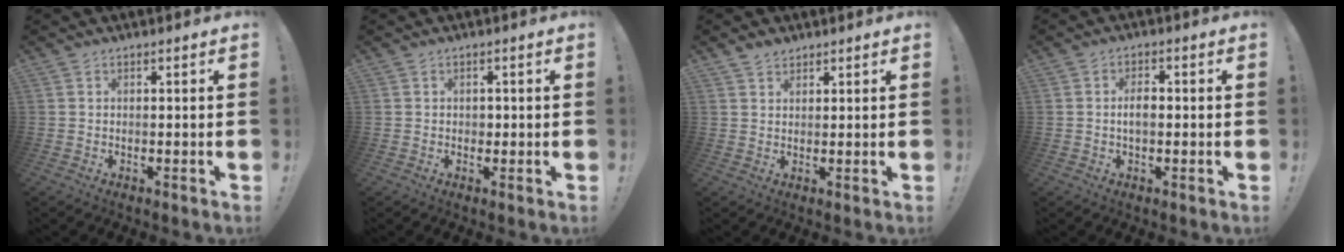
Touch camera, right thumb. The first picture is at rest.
{"total": 1.1, "force": [-0.1, 1.0, 0.2], "torque": [0.004, 0.000, -0.003]}
{"total": 2.5, "force": [2.1, 1.3, 0.5], "torque": [-0.003, -0.012, 0.037]}
{"total": 3.7, "force": [-0.3, 1.8, 3.2], "torque": [-0.050, 0.000, -0.010]}